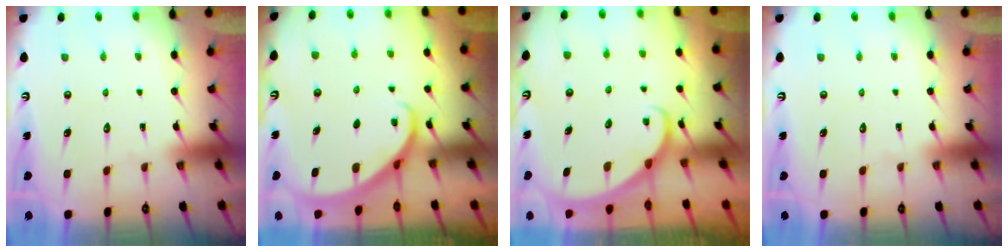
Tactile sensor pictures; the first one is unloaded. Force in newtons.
{"total": 2.2, "press": 2.2, "slide": 0.1}
{"total": 1.9, "press": 1.9, "slide": 0.0}
{"total": 0.0}